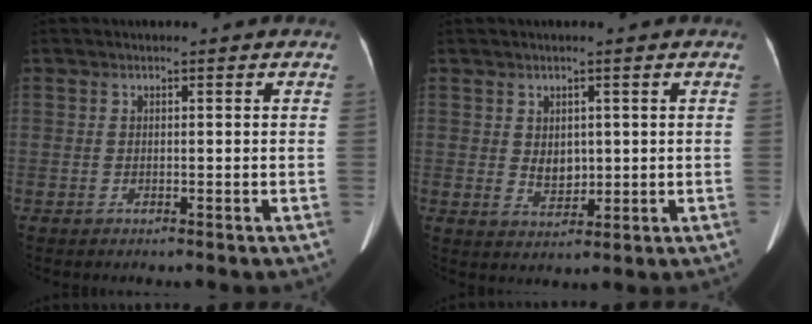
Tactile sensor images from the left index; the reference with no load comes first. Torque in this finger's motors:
{"motor_torque": [0.68, -0.07, 0.05, 0.01]}